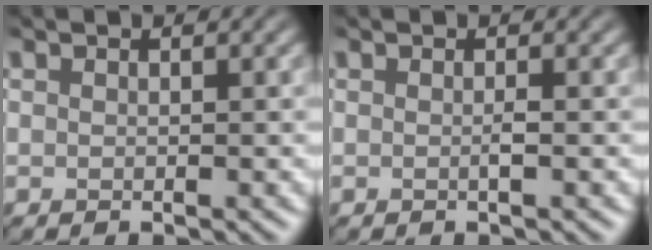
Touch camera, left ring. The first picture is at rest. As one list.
[{"total": 0.7, "force": [-0.6, -0.2, 0.3], "torque": [-0.009, -0.008, -0.014]}]